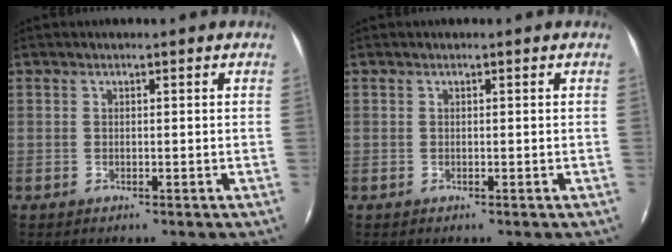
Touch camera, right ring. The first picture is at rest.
{"total": 0.0}